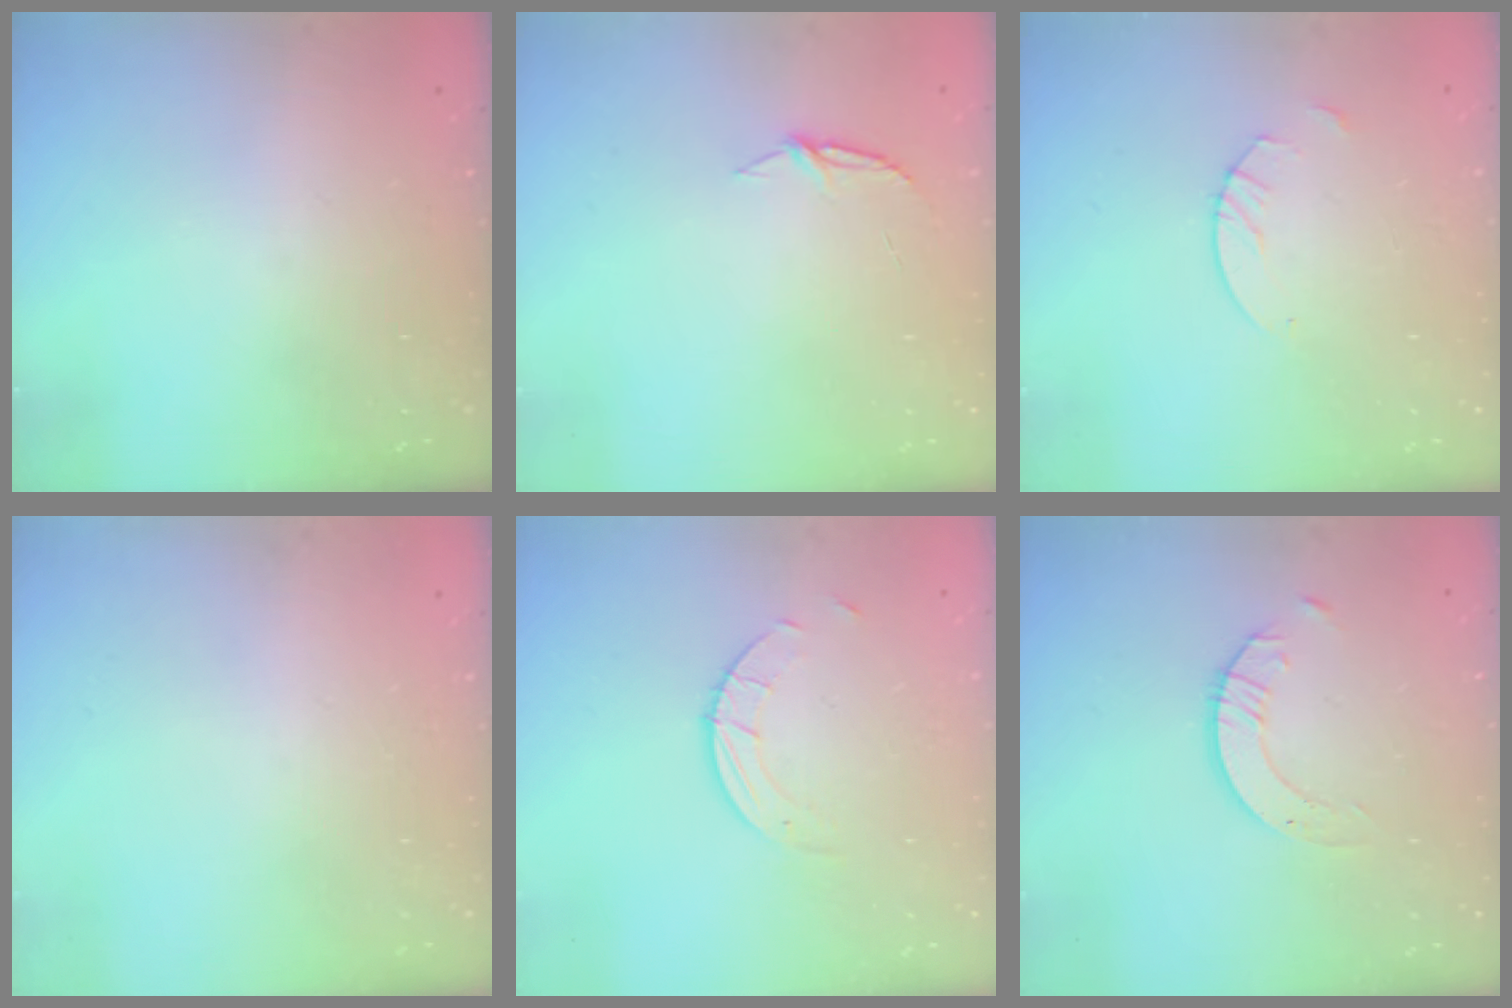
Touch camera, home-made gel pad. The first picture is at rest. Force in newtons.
{"total": 5.1, "press": 5.1, "slide": 0.5}
{"total": 2.7, "press": 2.7, "slide": 0.2}
{"total": 0.0}
{"total": 2.7, "press": 2.7, "slide": 0.3}
{"total": 2.3, "press": 2.3, "slide": 0.2}